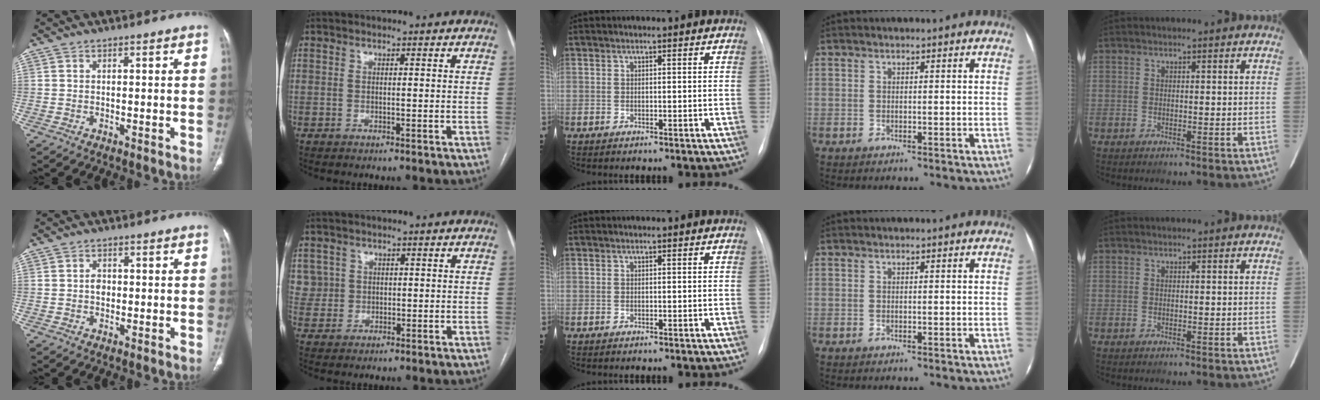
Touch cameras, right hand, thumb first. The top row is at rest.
{"thumb": {"total": 2.1, "force": [-0.1, 1.6, 1.3], "torque": [-0.012, 0.004, -0.002]}, "index": {"total": 3.3, "force": [1.2, 3.1, -0.3], "torque": [0.022, 0.009, 0.021]}}